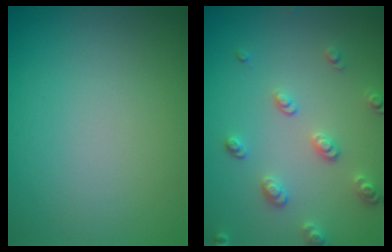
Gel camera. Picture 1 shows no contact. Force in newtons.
{"total": 2.6, "press": 2.6, "slide": 0.6}